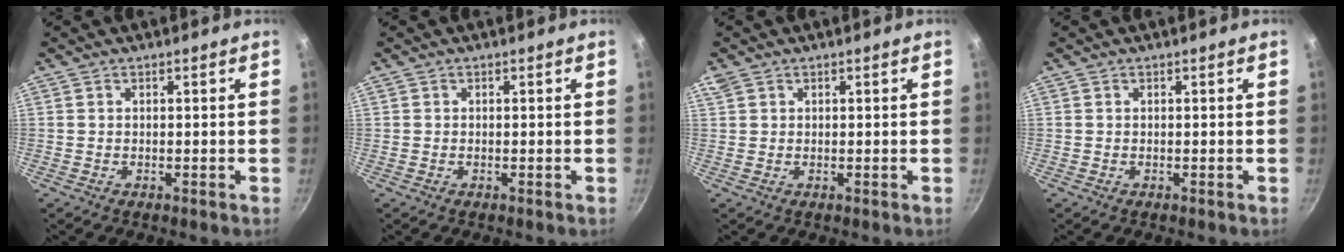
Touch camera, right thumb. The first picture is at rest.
{"total": 0.0}
{"total": 1.7, "force": [1.2, 1.1, 0.7], "torque": [-0.014, 0.004, 0.026]}
{"total": 0.0}